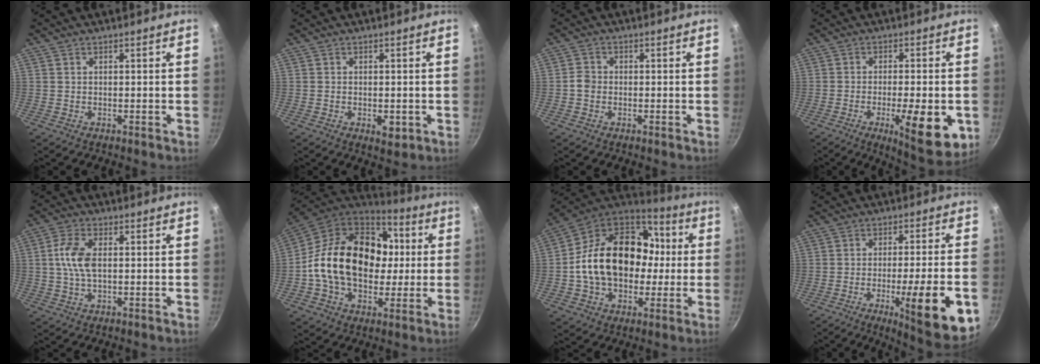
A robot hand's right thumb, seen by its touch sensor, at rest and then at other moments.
{"total": 3.3, "force": [-0.8, 1.8, 2.6], "torque": [-0.035, -0.004, -0.010]}
{"total": 2.3, "force": [-0.7, 2.0, 1.0], "torque": [-0.012, 0.013, -0.017]}
{"total": 13.8, "force": [-4.1, 4.1, 12.5], "torque": [-0.163, 0.005, -0.053]}
{"total": 6.9, "force": [0.6, 3.7, 5.8], "torque": [-0.116, 0.010, 0.006]}
{"total": 25.3, "force": [1.3, 18.2, 17.5], "torque": [-0.271, 0.032, 0.020]}
{"total": 25.0, "force": [0.4, 18.2, 17.0], "torque": [-0.268, 0.049, 0.008]}
{"total": 17.6, "force": [-5.9, 3.4, 16.2], "torque": [-0.209, 0.016, -0.078]}